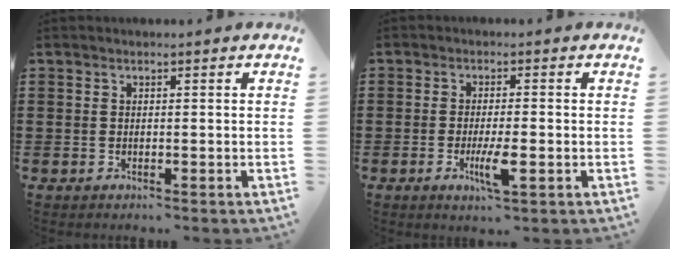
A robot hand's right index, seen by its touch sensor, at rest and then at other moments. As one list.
[{"total": 4.9, "force": [-1.6, 0.9, 4.5], "torque": [-0.087, -0.009, -0.030]}]